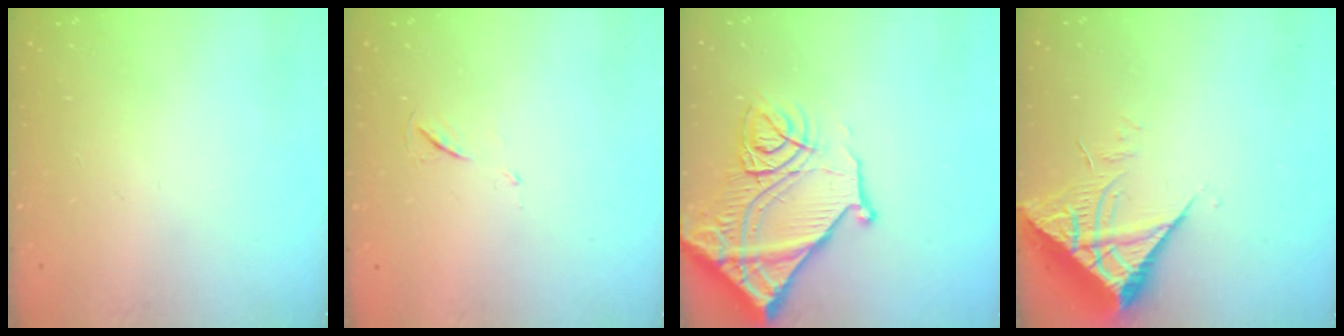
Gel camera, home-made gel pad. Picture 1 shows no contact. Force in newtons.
{"total": 4.1, "press": 4.1, "slide": 0.6}
{"total": 19.6, "press": 19.5, "slide": 2.0}
{"total": 8.0, "press": 8.0, "slide": 0.8}